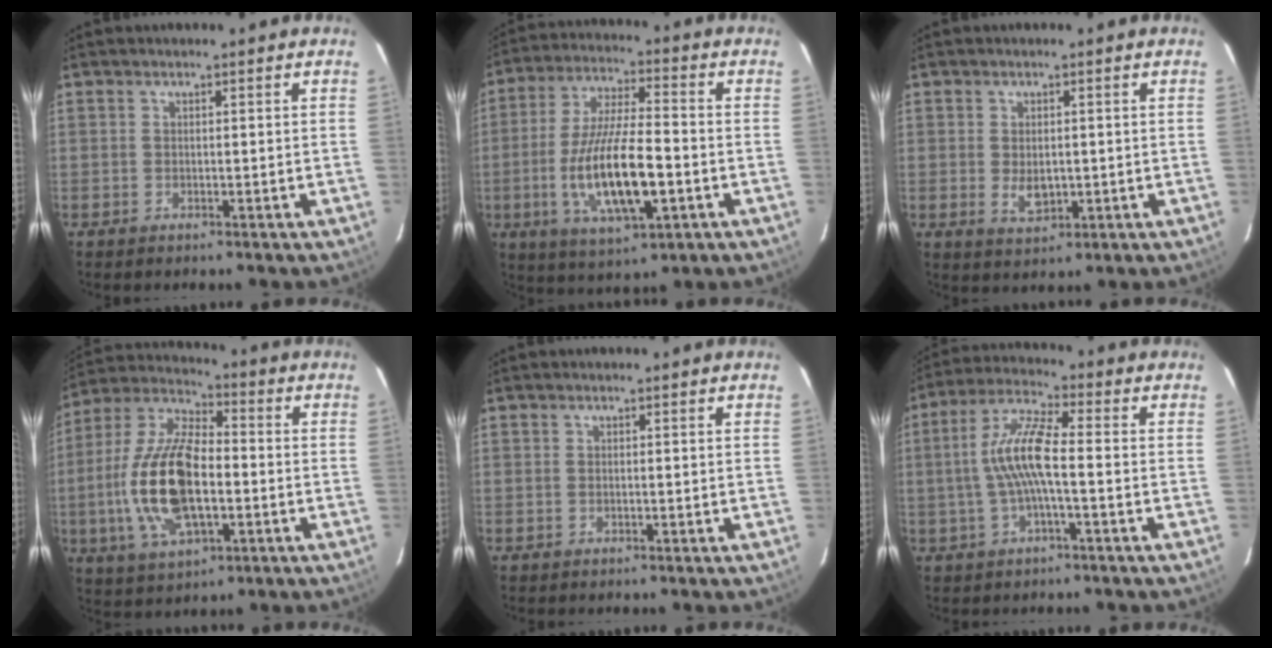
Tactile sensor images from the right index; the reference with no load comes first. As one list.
[{"total": 16.0, "force": [-4.2, 4.5, 14.8], "torque": [-0.297, -0.017, -0.070]}, {"total": 4.1, "force": [-0.4, 2.7, 3.1], "torque": [-0.053, -0.007, 0.000]}, {"total": 18.1, "force": [-3.1, 8.2, 15.9], "torque": [-0.333, 0.000, -0.058]}, {"total": 0.0}, {"total": 9.3, "force": [-1.1, 1.5, 9.1], "torque": [-0.191, 0.011, -0.021]}]